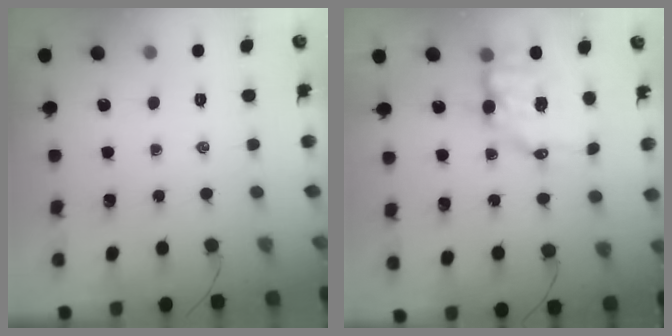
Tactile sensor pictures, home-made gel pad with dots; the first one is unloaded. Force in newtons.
{"total": 9.2, "press": 9.0, "slide": 2.1}